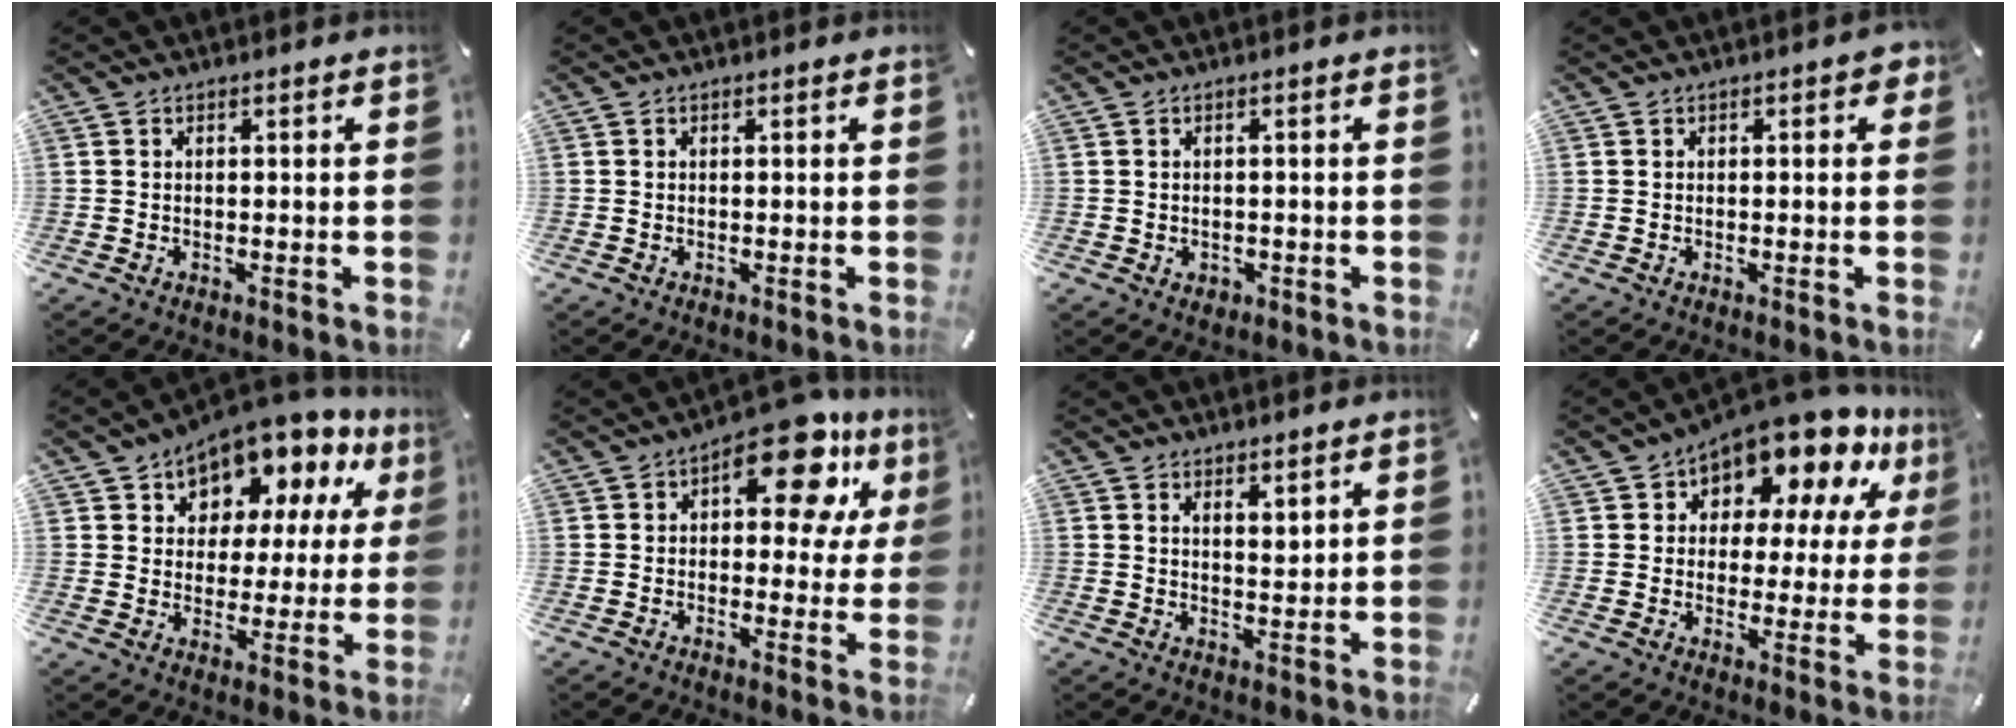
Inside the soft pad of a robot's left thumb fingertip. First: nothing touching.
{"total": 0.0}
{"total": 1.3, "force": [-0.2, 1.1, 0.6], "torque": [-0.013, 0.004, -0.007]}
{"total": 2.0, "force": [0.2, 0.9, 1.8], "torque": [-0.018, 0.000, -0.002]}
{"total": 10.2, "force": [8.1, 5.9, 2.2], "torque": [-0.041, -0.082, 0.143]}
{"total": 15.1, "force": [6.7, 7.2, 11.4], "torque": [-0.141, -0.038, 0.105]}
{"total": 3.0, "force": [2.7, 1.0, 0.9], "torque": [-0.004, -0.019, 0.046]}
{"total": 13.0, "force": [10.0, 6.2, 5.6], "torque": [-0.095, -0.087, 0.171]}